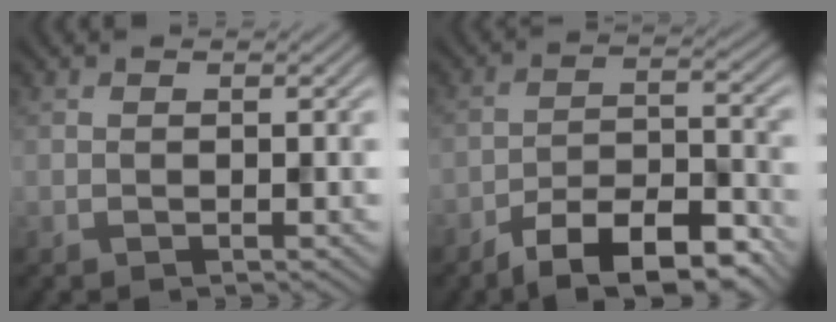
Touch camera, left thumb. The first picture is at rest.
{"total": 10.3, "force": [-7.4, 3.4, 6.3], "torque": [-0.091, 0.005, -0.131]}